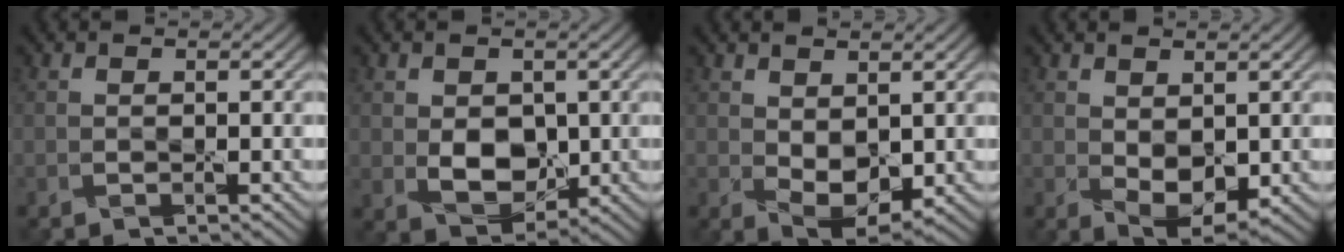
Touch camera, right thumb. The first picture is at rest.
{"total": 5.6, "force": [0.3, 4.1, 3.8], "torque": [-0.083, -0.014, 0.011]}
{"total": 4.8, "force": [0.8, 2.9, 3.7], "torque": [-0.078, -0.010, 0.021]}
{"total": 4.3, "force": [0.5, 2.6, 3.4], "torque": [-0.071, -0.011, 0.016]}